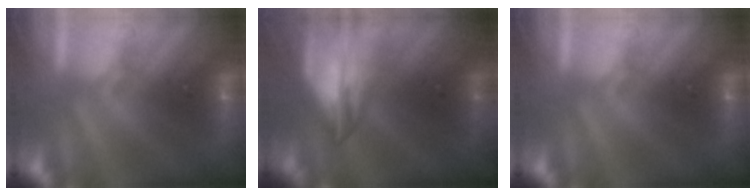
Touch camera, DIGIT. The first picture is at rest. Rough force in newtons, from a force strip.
{"total": 7.2}
{"total": 0.0}